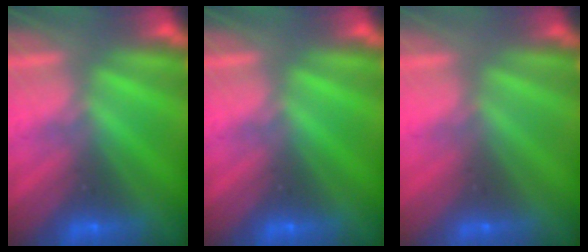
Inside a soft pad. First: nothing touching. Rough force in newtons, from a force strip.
{"total": 0.0}
{"total": 2.7}